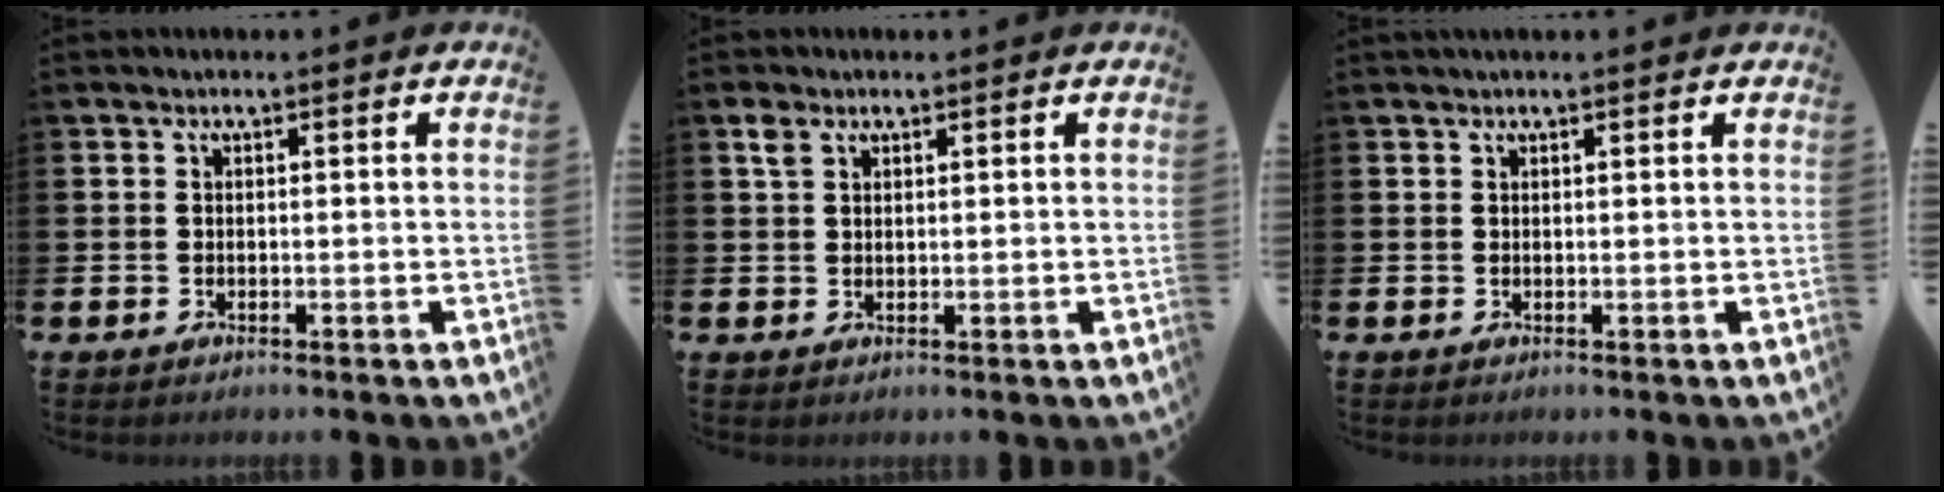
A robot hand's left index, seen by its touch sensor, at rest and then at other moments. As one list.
[{"total": 2.0, "force": [1.5, 1.1, 0.7], "torque": [0.000, -0.002, 0.025]}, {"total": 0.8, "force": [0.8, 0.0, 0.3], "torque": [0.005, -0.003, 0.011]}]